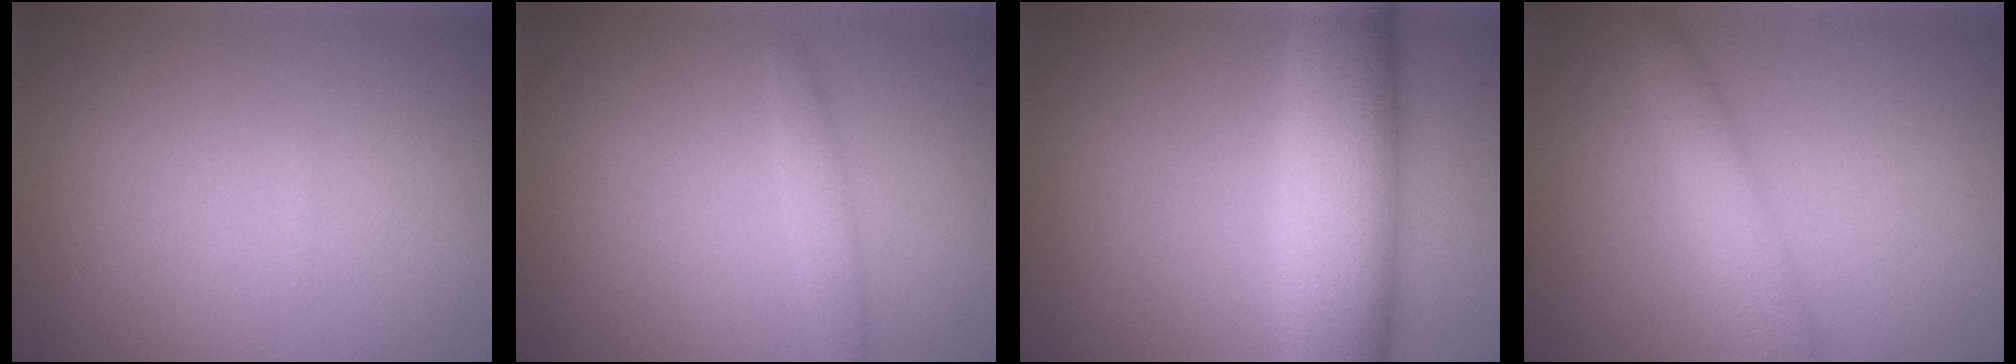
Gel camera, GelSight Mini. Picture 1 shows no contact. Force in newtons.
{"total": 1.5, "press": 1.5, "slide": 0.0}
{"total": 9.0, "press": 9.0, "slide": 0.2}
{"total": 3.0, "press": 3.0, "slide": 0.1}